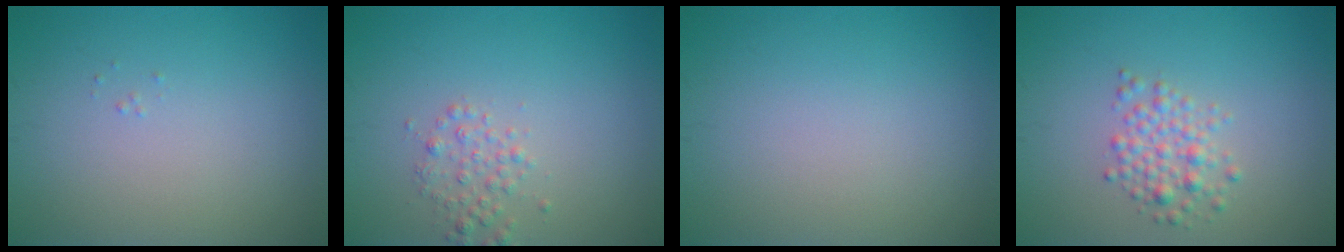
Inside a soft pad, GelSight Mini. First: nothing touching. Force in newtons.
{"total": 1.7, "press": 1.7, "slide": 0.0}
{"total": 0.0}
{"total": 2.5, "press": 2.5, "slide": 0.1}